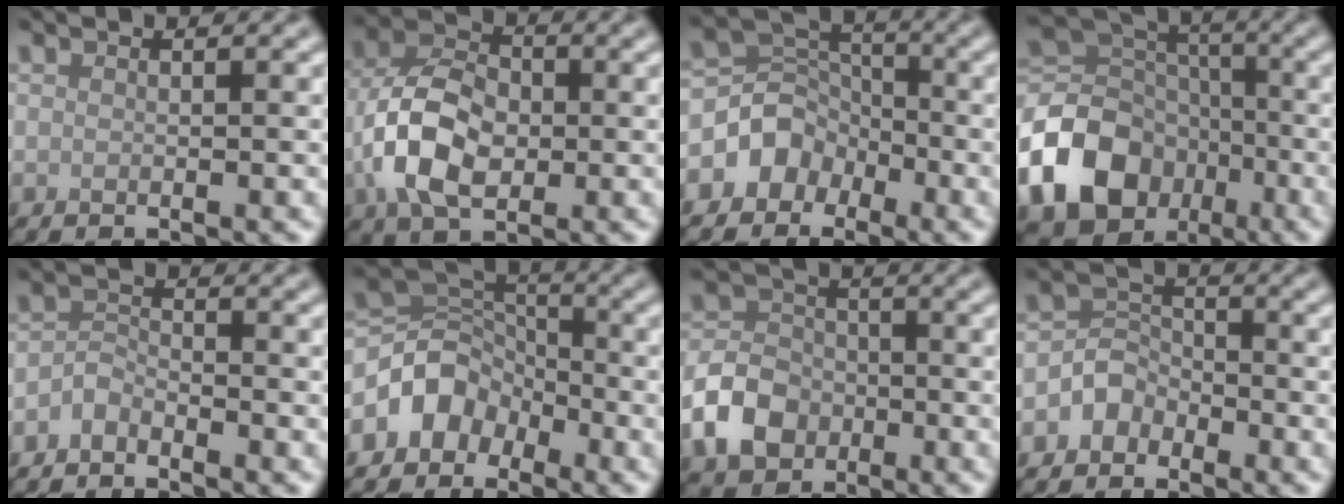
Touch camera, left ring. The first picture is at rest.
{"total": 7.5, "force": [-1.3, 5.0, 5.5], "torque": [-0.118, 0.005, -0.031]}
{"total": 3.8, "force": [-1.9, 3.2, 1.0], "torque": [-0.010, 0.007, -0.044]}
{"total": 16.9, "force": [-8.4, 13.0, 6.8], "torque": [-0.150, -0.041, -0.154]}
{"total": 1.7, "force": [-1.5, 0.7, 0.5], "torque": [-0.008, 0.007, -0.034]}
{"total": 4.5, "force": [-2.5, 3.4, 1.4], "torque": [-0.015, 0.008, -0.056]}
{"total": 5.2, "force": [-2.2, 4.0, 2.6], "torque": [-0.053, 0.001, -0.052]}
{"total": 2.4, "force": [-1.6, 1.8, 0.5], "torque": [0.000, 0.012, -0.036]}